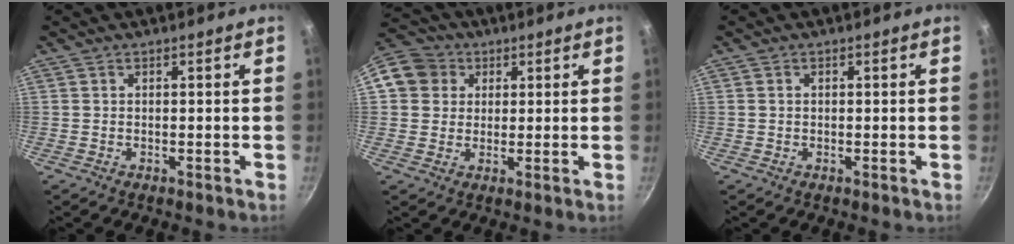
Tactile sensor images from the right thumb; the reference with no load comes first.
{"total": 10.5, "force": [2.9, 9.4, 3.6], "torque": [-0.054, 0.021, 0.040]}
{"total": 0.6, "force": [0.0, 0.5, 0.3], "torque": [-0.004, 0.003, -0.001]}